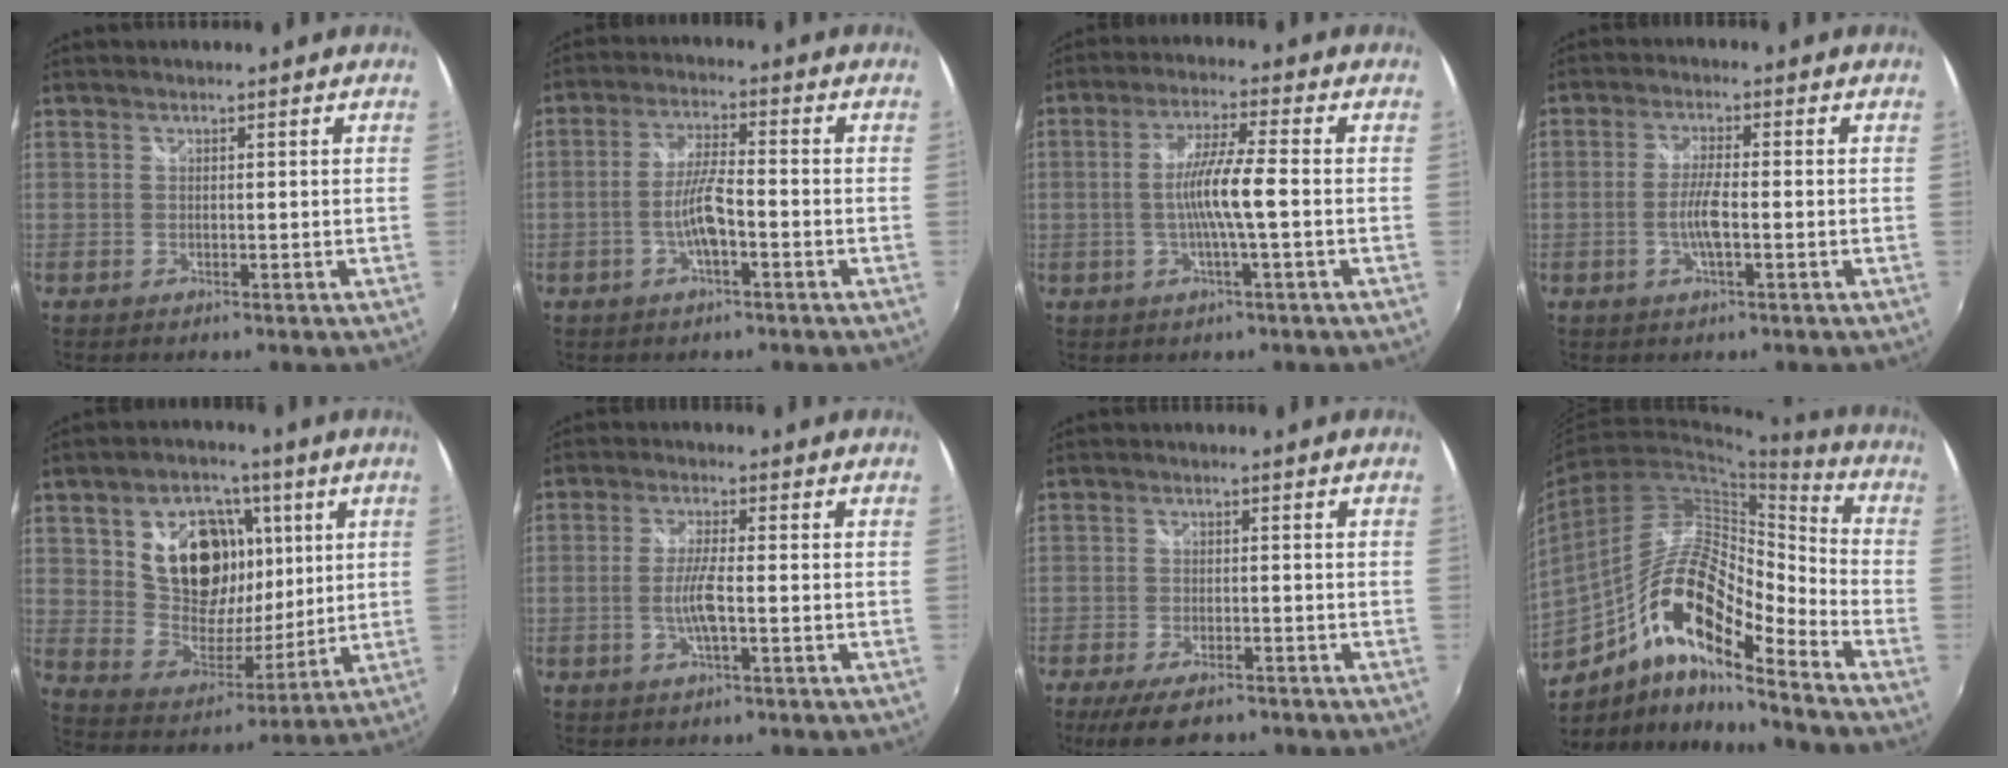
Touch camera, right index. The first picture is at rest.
{"total": 6.3, "force": [-2.4, 1.0, 5.7], "torque": [-0.113, 0.005, -0.042]}
{"total": 7.5, "force": [-1.3, -0.2, 7.4], "torque": [-0.142, 0.000, -0.024]}
{"total": 4.9, "force": [-1.4, 0.6, 4.6], "torque": [-0.092, 0.000, -0.025]}
{"total": 17.6, "force": [6.0, 12.9, 10.4], "torque": [-0.204, 0.025, 0.121]}
{"total": 5.2, "force": [-1.3, 0.4, 5.0], "torque": [-0.098, -0.002, -0.023]}
{"total": 8.7, "force": [-6.7, 2.9, 4.8], "torque": [-0.114, -0.022, -0.113]}
{"total": 18.3, "force": [-9.1, 5.4, 14.9], "torque": [-0.270, -0.003, -0.180]}